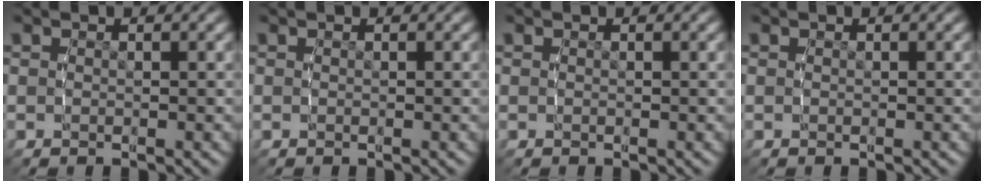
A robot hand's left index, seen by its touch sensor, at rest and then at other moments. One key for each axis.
{"total": 0.0}
{"total": 0.0}
{"total": 0.0}